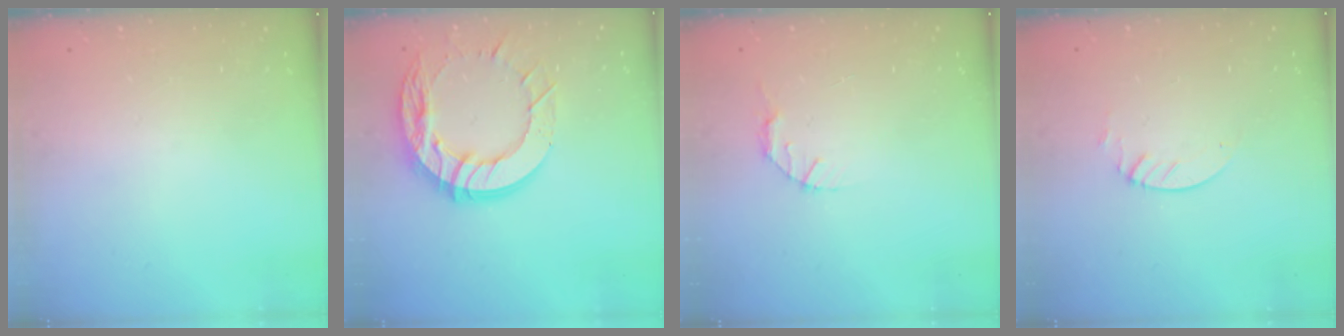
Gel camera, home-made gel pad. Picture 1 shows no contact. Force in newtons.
{"total": 16.7, "press": 16.6, "slide": 1.6}
{"total": 2.8, "press": 2.8, "slide": 0.4}
{"total": 2.1, "press": 2.1, "slide": 0.2}